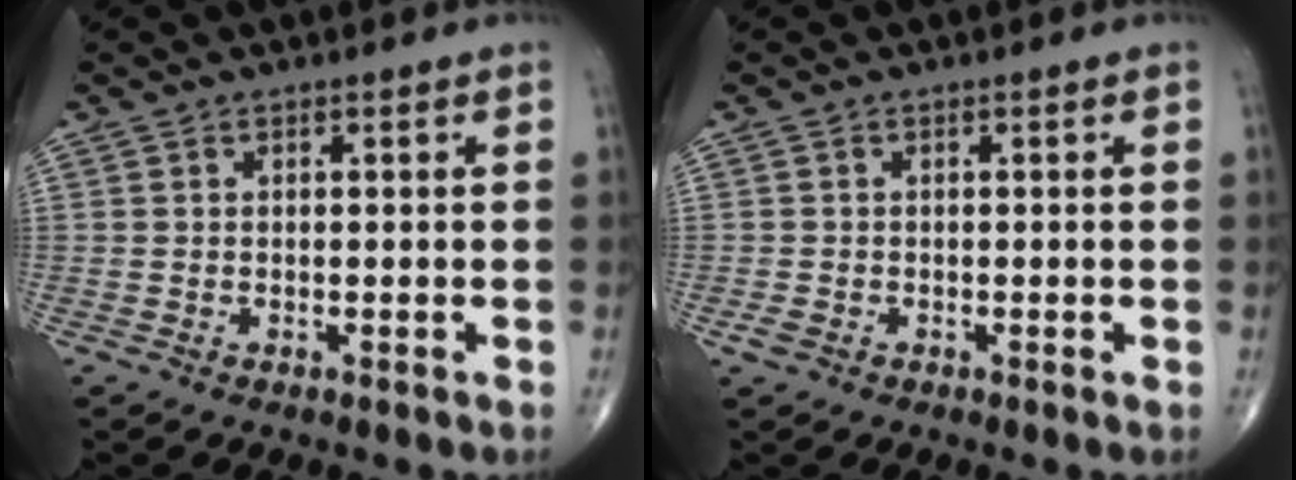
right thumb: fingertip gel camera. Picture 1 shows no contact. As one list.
[{"total": 1.5, "force": [-0.7, 1.0, 0.8], "torque": [-0.020, -0.002, -0.012]}]